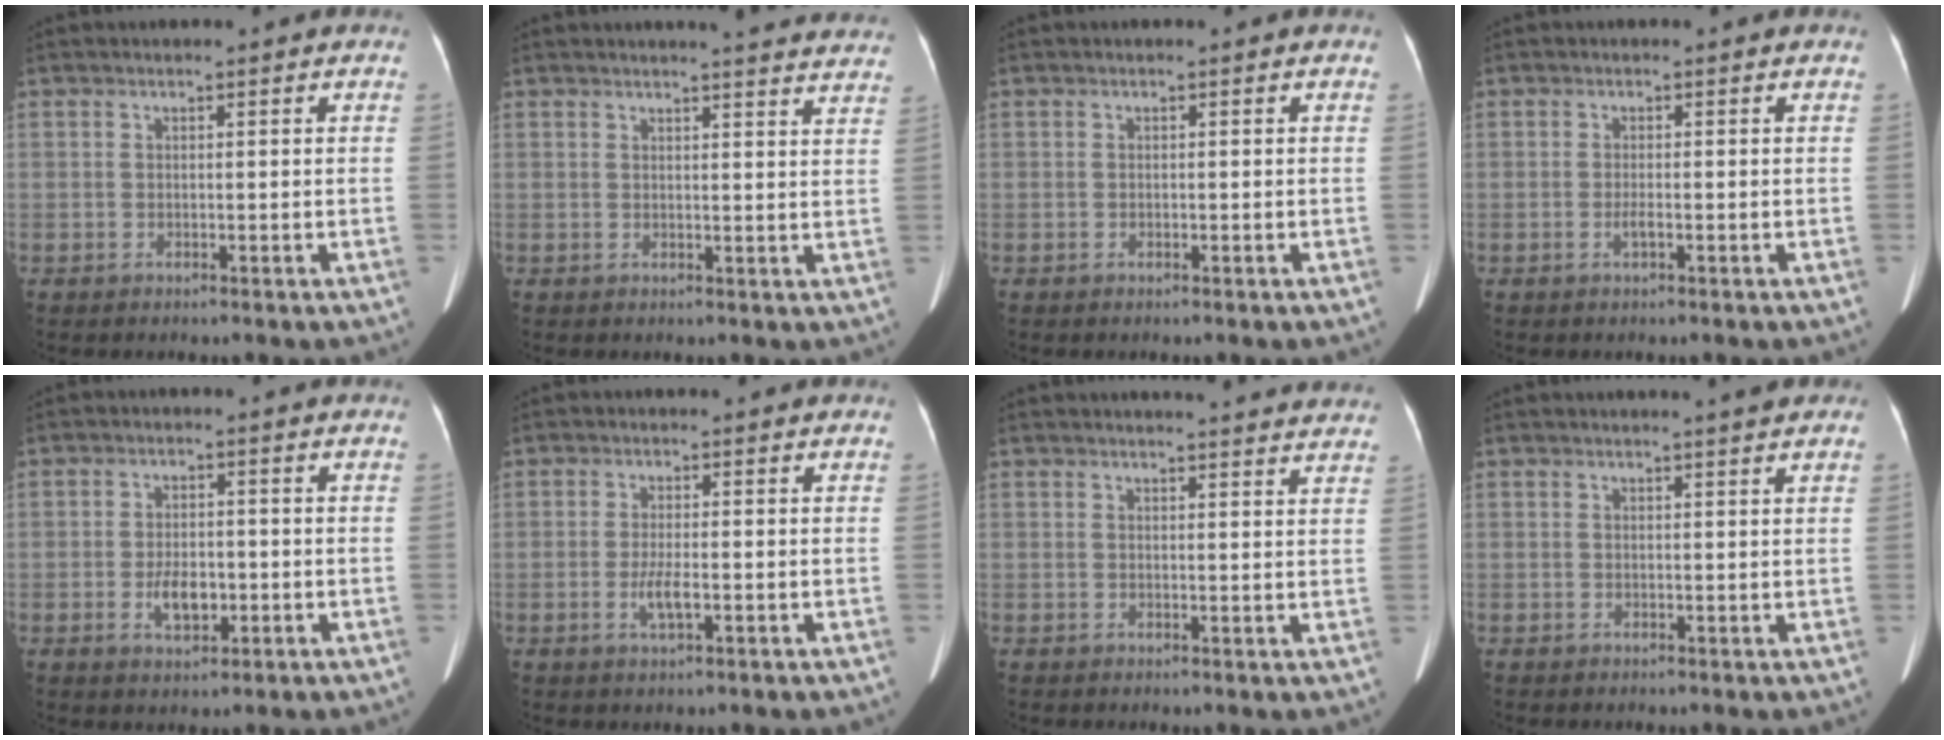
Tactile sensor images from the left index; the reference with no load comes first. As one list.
[{"total": 13.8, "force": [13.1, 1.0, 4.2], "torque": [-0.031, -0.033, 0.128]}, {"total": 0.0}, {"total": 1.0, "force": [-0.4, 0.0, 0.9], "torque": [-0.020, 0.000, -0.008]}, {"total": 4.5, "force": [-1.3, 2.4, 3.6], "torque": [-0.068, 0.002, -0.018]}, {"total": 3.0, "force": [-0.9, 0.6, 2.8], "torque": [-0.060, -0.002, -0.015]}, {"total": 12.9, "force": [12.3, 1.0, 3.8], "torque": [-0.029, -0.014, 0.122]}, {"total": 2.7, "force": [2.3, -0.1, 1.4], "torque": [-0.020, 0.005, 0.025]}]